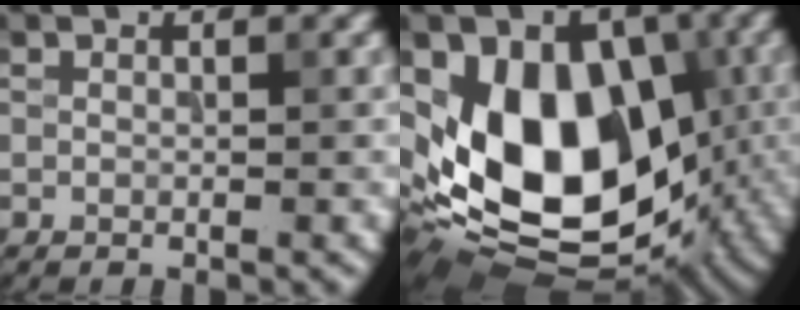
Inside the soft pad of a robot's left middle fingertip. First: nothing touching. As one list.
[{"total": 14.5, "force": [-0.2, 10.0, 10.5], "torque": [-0.173, -0.004, -0.014]}]